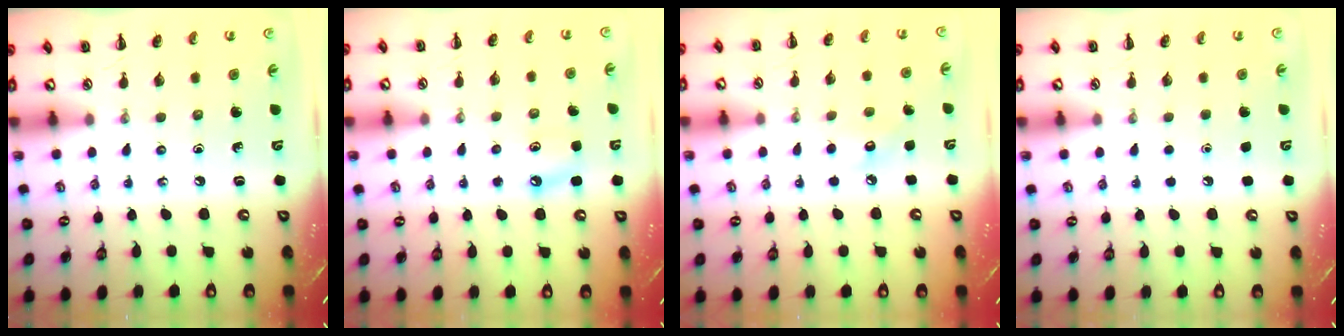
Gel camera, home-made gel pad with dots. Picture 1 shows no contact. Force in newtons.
{"total": 5.9, "press": 5.6, "slide": 1.9}
{"total": 6.7, "press": 6.5, "slide": 1.7}
{"total": 1.7, "press": 1.7, "slide": 0.1}